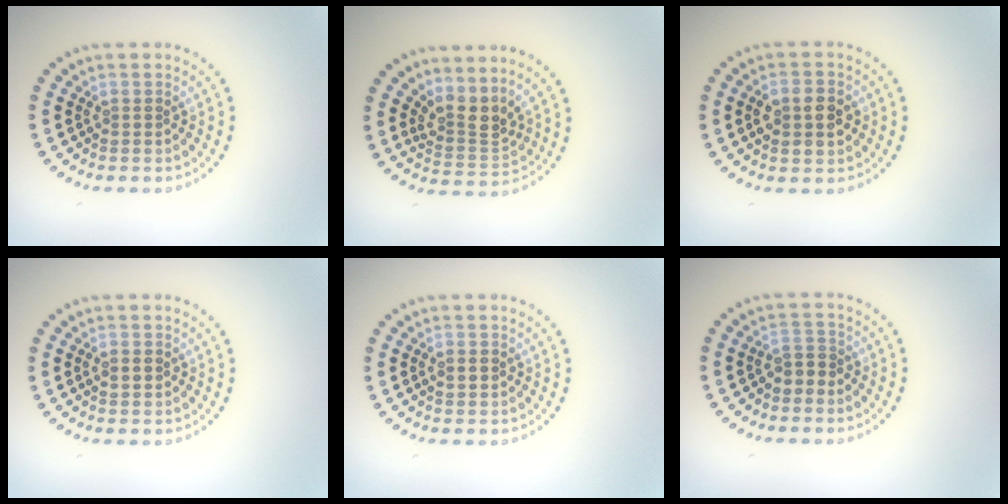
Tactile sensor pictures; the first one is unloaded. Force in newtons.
{"total": 3.2, "press": 2.3, "slide": 2.2}
{"total": 3.8, "press": 3.7, "slide": 0.2}
{"total": 1.5, "press": 1.5, "slide": 0.1}
{"total": 1.5, "press": 1.5, "slide": 0.1}
{"total": 1.8, "press": 1.6, "slide": 0.9}